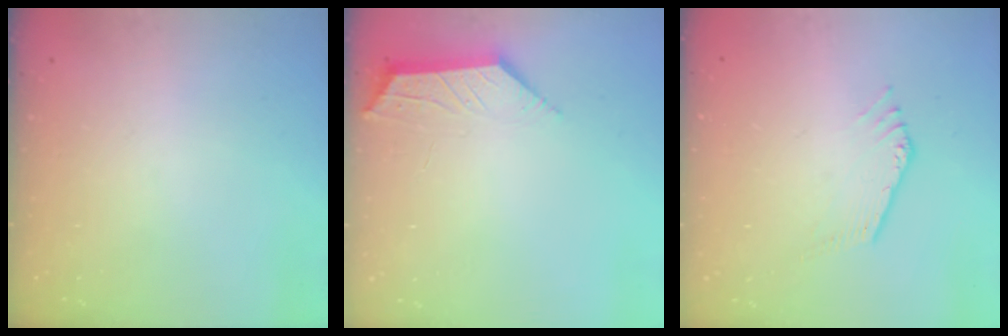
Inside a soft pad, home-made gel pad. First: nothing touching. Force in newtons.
{"total": 2.3, "press": 2.3, "slide": 0.5}
{"total": 0.5, "press": 0.3, "slide": 0.4}